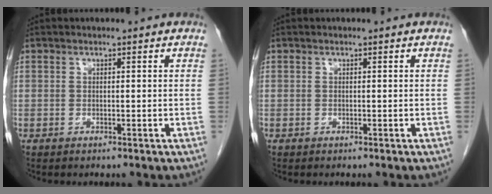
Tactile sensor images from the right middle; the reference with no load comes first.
{"total": 0.0}